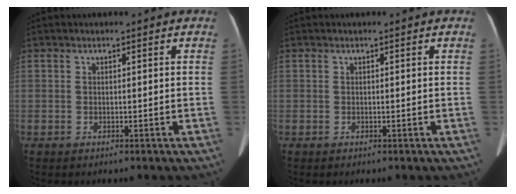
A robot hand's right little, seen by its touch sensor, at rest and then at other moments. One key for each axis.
{"total": 0.0}